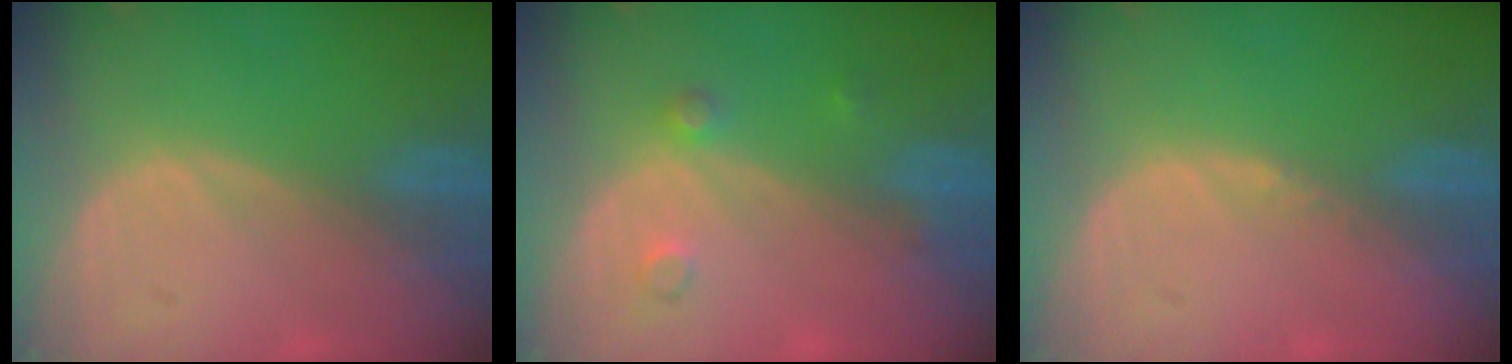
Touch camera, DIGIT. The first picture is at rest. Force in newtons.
{"total": 2.3, "press": 2.3, "slide": 0.2}
{"total": 0.6, "press": 0.5, "slide": 0.4}